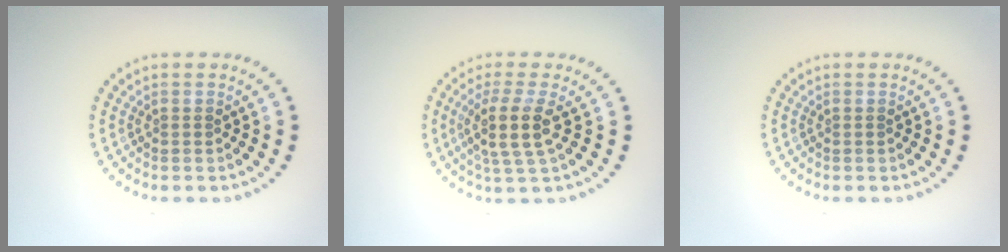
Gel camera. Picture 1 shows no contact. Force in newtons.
{"total": 3.7, "press": 2.9, "slide": 2.2}
{"total": 0.0}